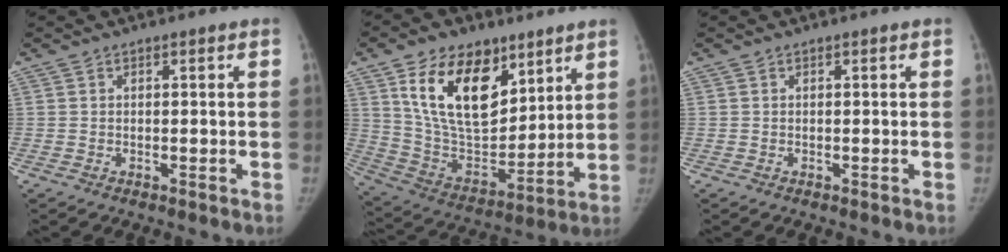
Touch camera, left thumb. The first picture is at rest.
{"total": 21.1, "force": [10.5, 12.1, 13.7], "torque": [-0.193, -0.052, 0.197]}
{"total": 0.0}